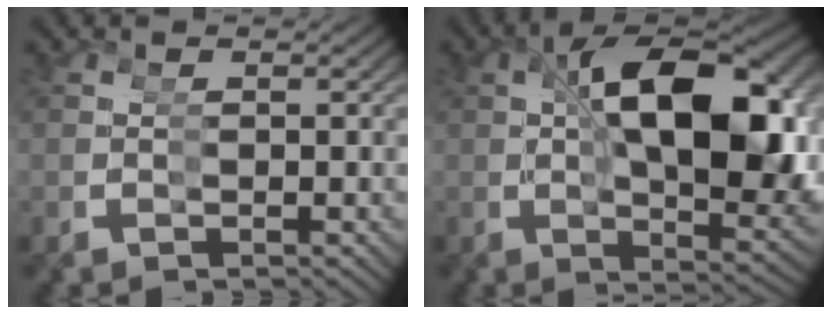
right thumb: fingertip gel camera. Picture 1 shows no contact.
{"total": 13.6, "force": [0.8, 5.5, 12.4], "torque": [-0.174, 0.008, 0.020]}